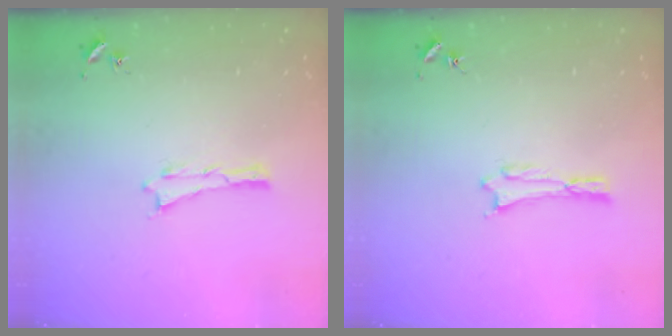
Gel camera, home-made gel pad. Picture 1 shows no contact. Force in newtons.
{"total": 0.0}